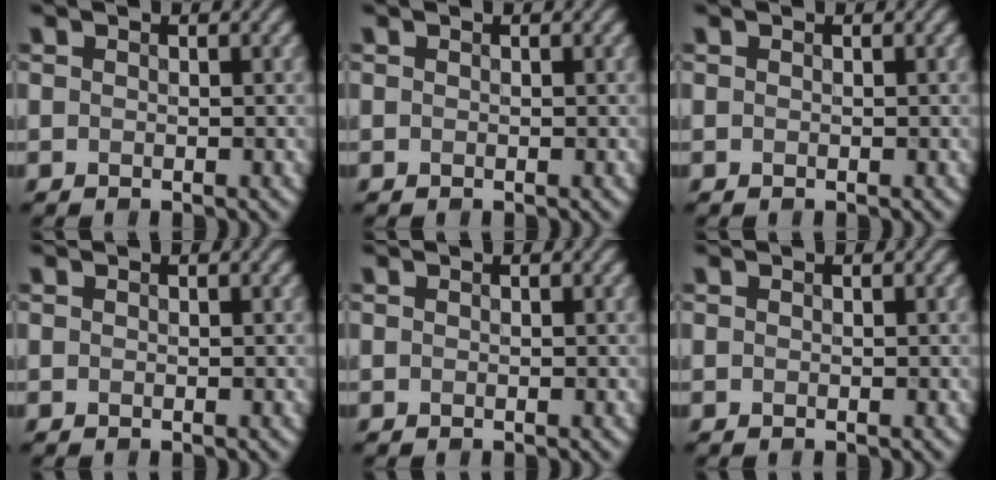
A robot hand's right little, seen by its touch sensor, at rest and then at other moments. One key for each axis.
{"total": 0.0}
{"total": 0.0}
{"total": 0.0}
{"total": 0.0}
{"total": 0.0}